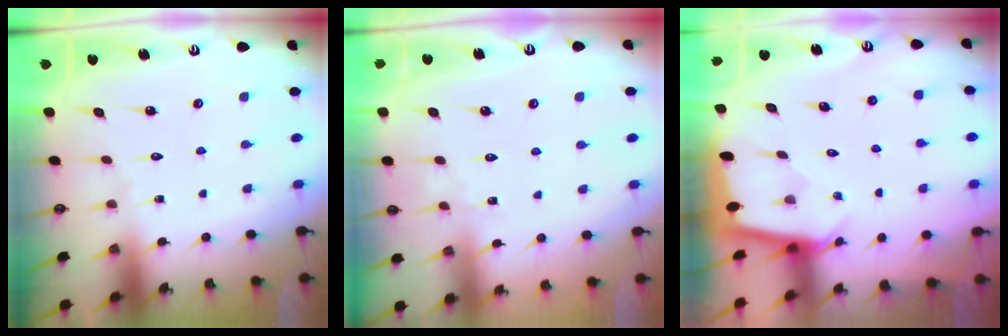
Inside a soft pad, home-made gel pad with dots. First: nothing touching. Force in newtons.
{"total": 3.6, "press": 3.6, "slide": 0.3}
{"total": 2.1, "press": 2.1, "slide": 0.1}